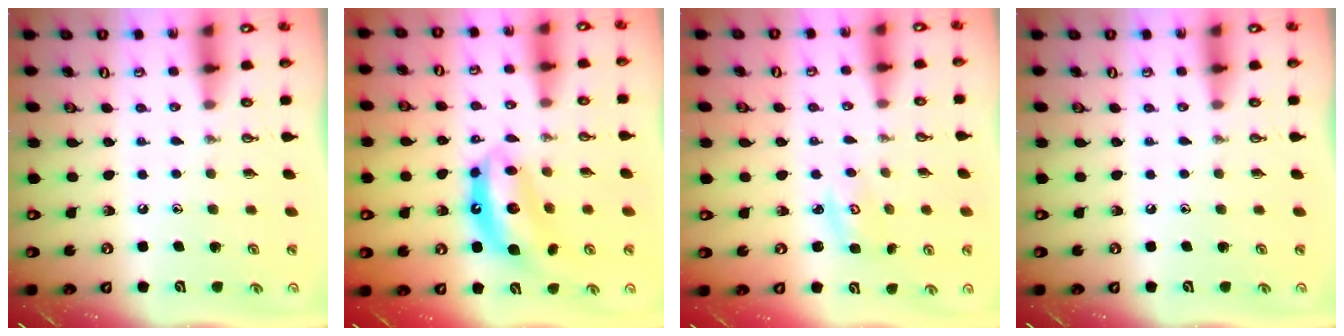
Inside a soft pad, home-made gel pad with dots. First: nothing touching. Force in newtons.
{"total": 11.0, "press": 10.9, "slide": 1.1}
{"total": 3.0, "press": 3.0, "slide": 0.4}
{"total": 0.0}